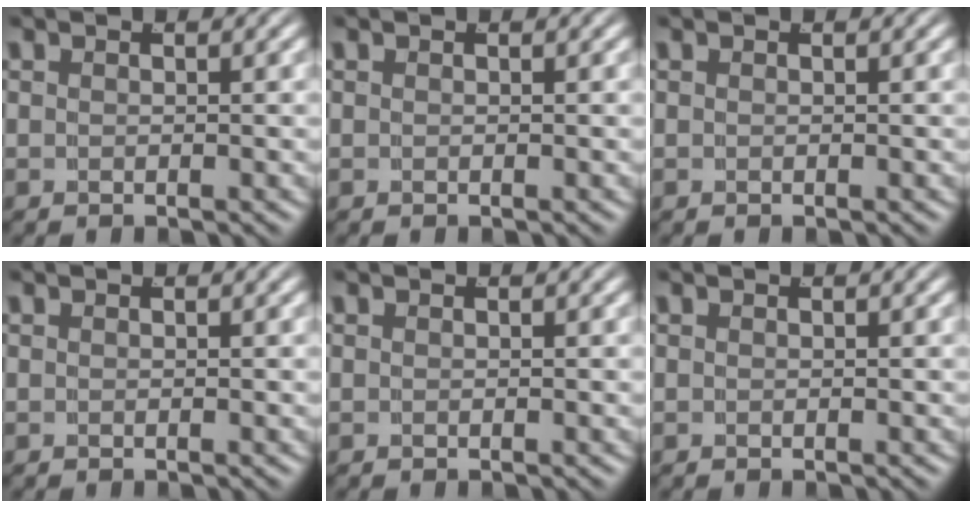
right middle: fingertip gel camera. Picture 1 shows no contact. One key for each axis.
{"total": 0.0}
{"total": 0.0}
{"total": 0.0}
{"total": 0.0}
{"total": 0.0}